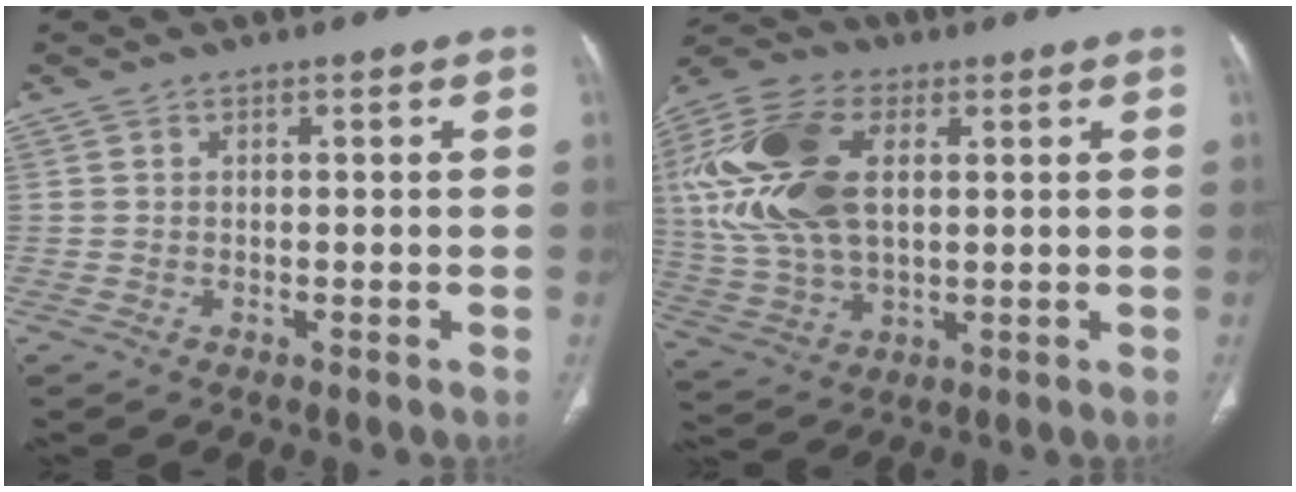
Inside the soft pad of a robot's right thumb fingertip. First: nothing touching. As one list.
[{"total": 20.5, "force": [4.2, 11.7, 16.2], "torque": [-0.347, 0.002, 0.077]}]